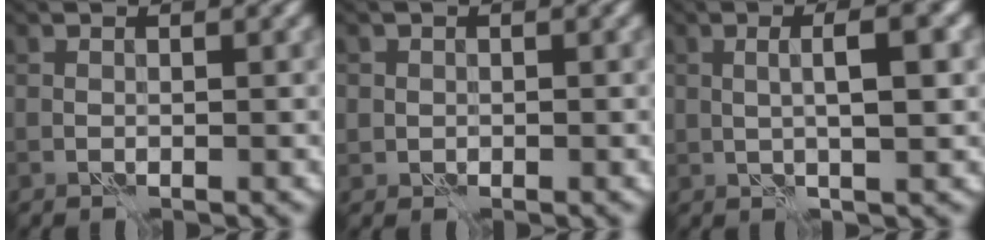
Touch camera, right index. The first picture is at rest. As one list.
[{"total": 0.9, "force": [0.0, 0.9, 0.1], "torque": [0.008, -0.003, -0.002]}, {"total": 3.7, "force": [0.4, 0.7, 3.6], "torque": [-0.063, 0.004, 0.007]}]